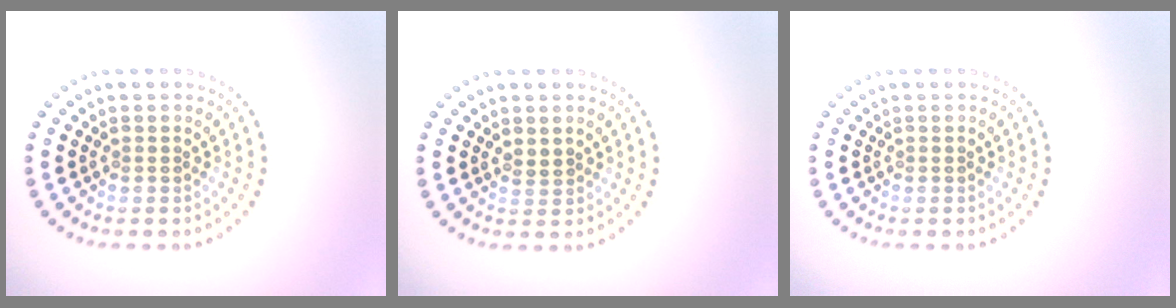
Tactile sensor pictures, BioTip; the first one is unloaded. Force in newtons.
{"total": 0.9, "press": 0.8, "slide": 0.5}
{"total": 0.0}